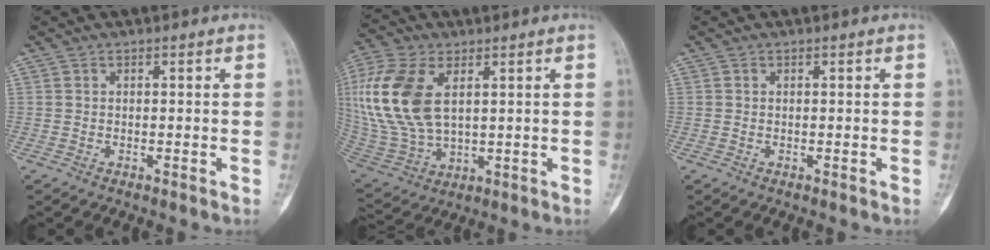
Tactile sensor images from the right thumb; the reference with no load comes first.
{"total": 17.9, "force": [4.5, 10.2, 14.0], "torque": [-0.310, -0.012, 0.095]}
{"total": 0.0}